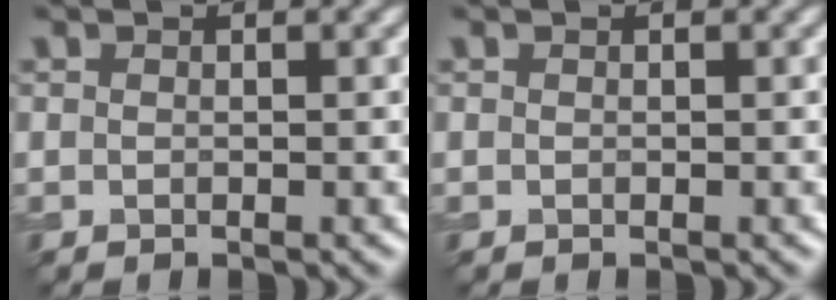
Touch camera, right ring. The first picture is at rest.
{"total": 0.0}